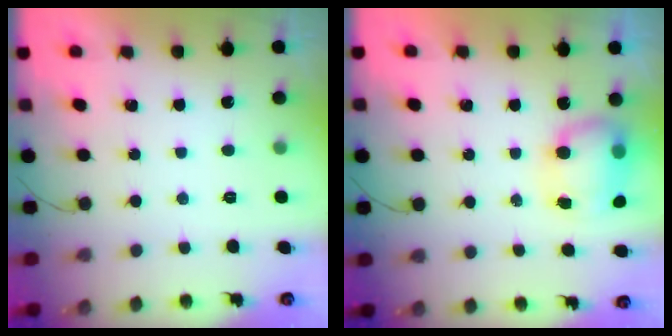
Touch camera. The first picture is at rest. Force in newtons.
{"total": 8.6, "press": 8.4, "slide": 1.6}